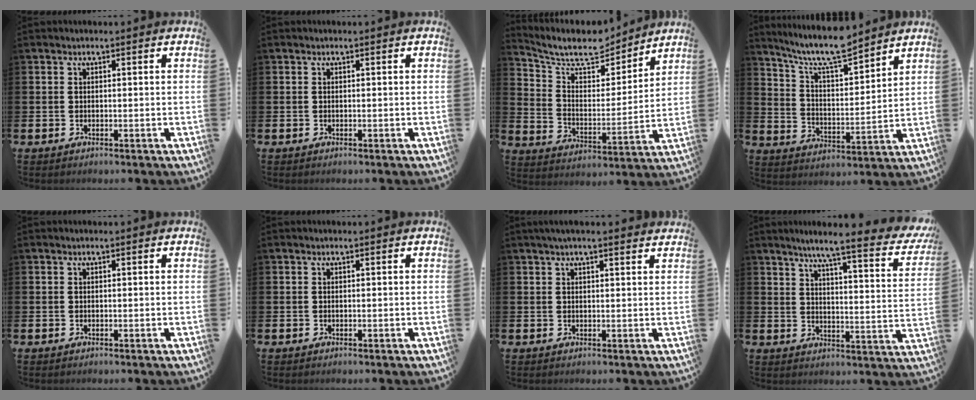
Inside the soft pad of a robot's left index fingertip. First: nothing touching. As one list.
[{"total": 0.0}, {"total": 9.3, "force": [8.1, 3.2, 3.2], "torque": [-0.091, -0.061, 0.138]}, {"total": 9.1, "force": [8.3, 1.3, 3.3], "torque": [-0.089, -0.053, 0.148]}, {"total": 0.0}, {"total": 0.0}, {"total": 2.5, "force": [2.2, 0.2, 1.2], "torque": [-0.019, -0.002, 0.037]}, {"total": 7.1, "force": [5.8, 0.2, 4.1], "torque": [-0.083, -0.051, 0.086]}]